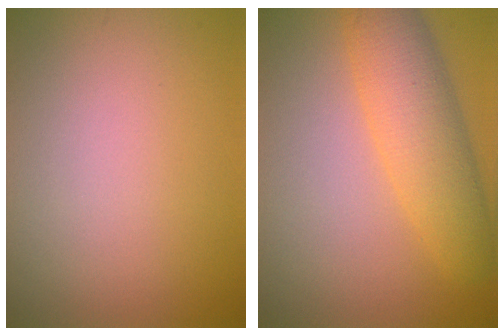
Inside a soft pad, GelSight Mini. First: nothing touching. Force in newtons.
{"total": 6.1, "press": 6.1, "slide": 0.1}